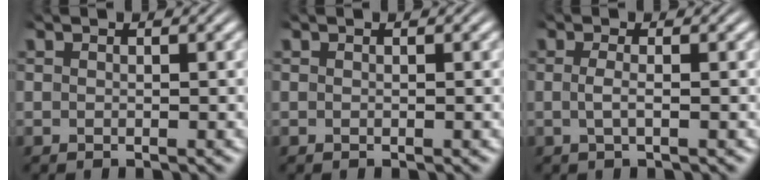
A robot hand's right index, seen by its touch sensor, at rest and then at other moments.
{"total": 0.0}
{"total": 1.3, "force": [-0.3, -0.2, 1.3], "torque": [-0.037, -0.012, 0.000]}